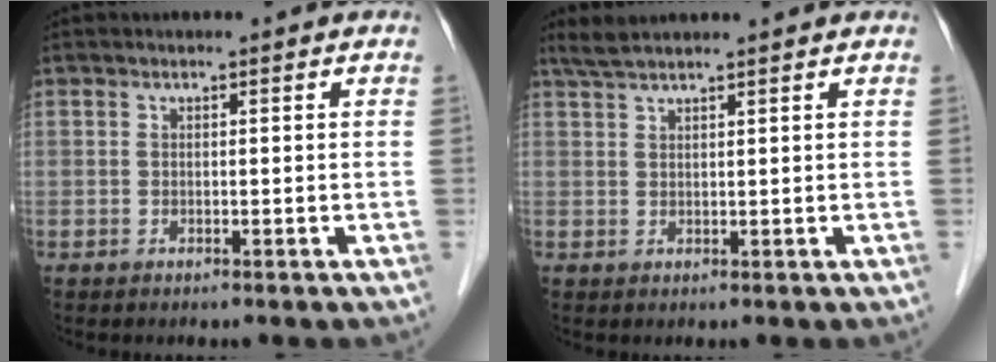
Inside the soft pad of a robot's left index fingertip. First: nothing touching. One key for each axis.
{"total": 4.5, "fx": 4.0, "fy": -0.3, "fz": 2.1, "tx": -0.033, "ty": 0.033, "tz": 0.074}